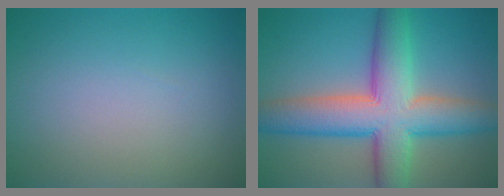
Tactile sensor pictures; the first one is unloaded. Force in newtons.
{"total": 10.0, "press": 10.0, "slide": 0.4}